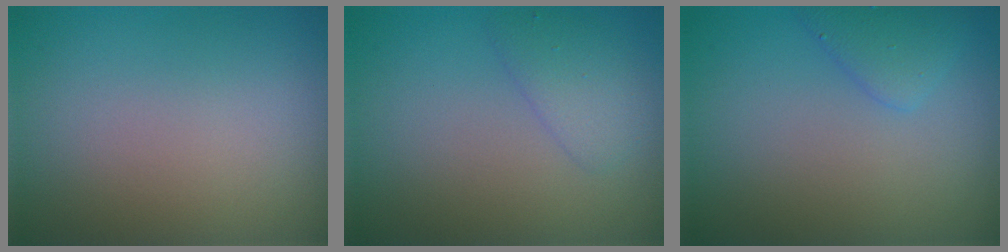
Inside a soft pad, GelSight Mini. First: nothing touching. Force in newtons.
{"total": 1.9, "press": 1.9, "slide": 0.1}
{"total": 2.0, "press": 2.0, "slide": 0.0}